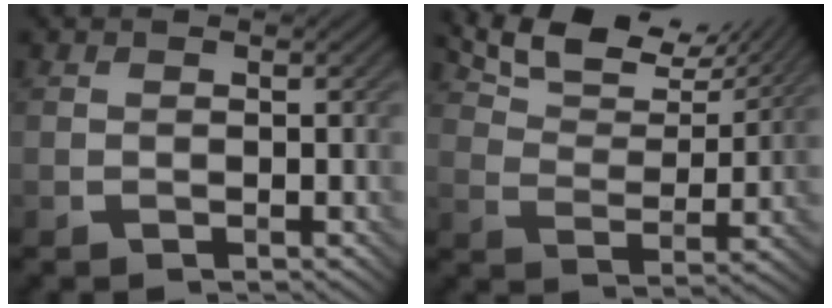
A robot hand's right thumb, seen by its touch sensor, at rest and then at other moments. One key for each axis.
{"total": 11.9, "fx": 9.4, "fy": 3.9, "fz": 6.2, "tx": -0.131, "ty": 0.003, "tz": 0.150}